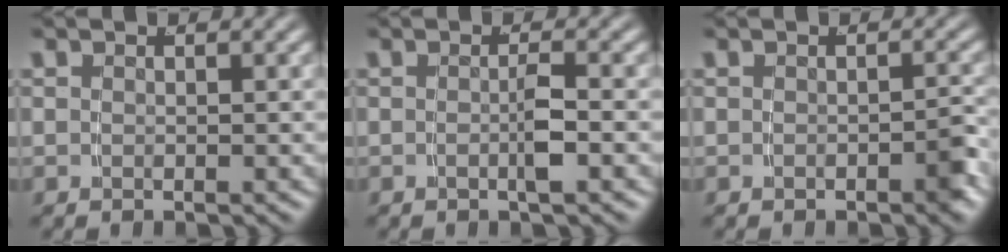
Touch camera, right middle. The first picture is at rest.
{"total": 1.7, "force": [-0.7, -0.6, 1.4], "torque": [-0.016, -0.002, -0.010]}
{"total": 1.4, "force": [-0.9, 0.2, 1.0], "torque": [-0.017, 0.001, -0.017]}